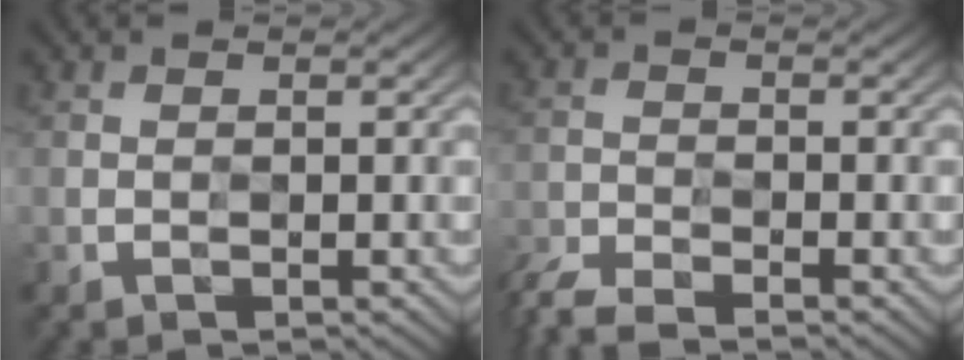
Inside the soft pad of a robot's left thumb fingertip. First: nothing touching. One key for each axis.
{"total": 6.5, "fx": -5.6, "fy": 1.9, "fz": 2.7, "tx": -0.067, "ty": -0.024, "tz": -0.109}